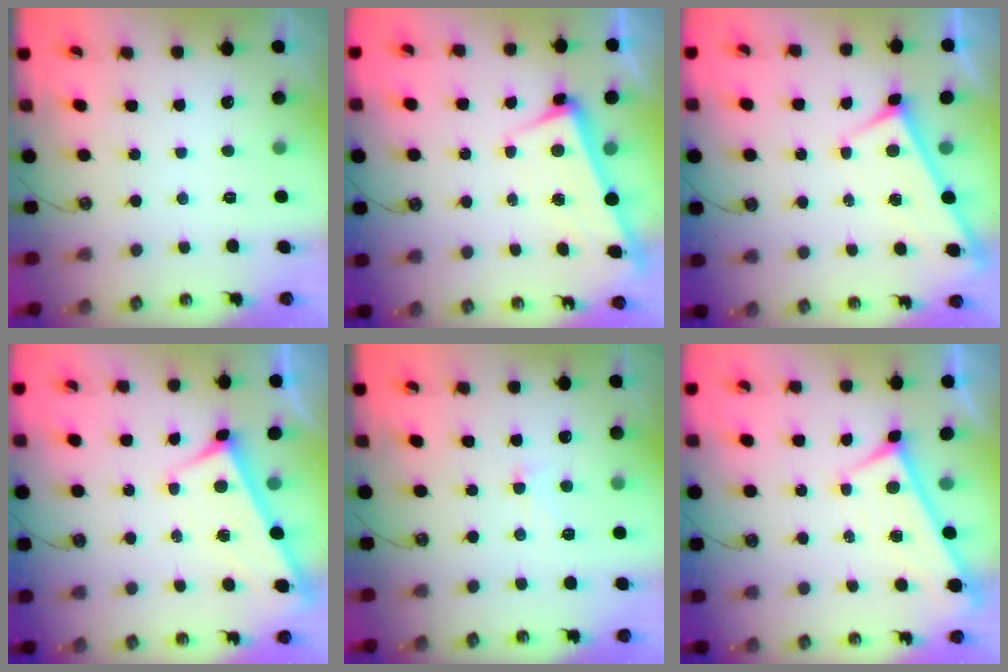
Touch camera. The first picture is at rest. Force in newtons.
{"total": 2.5, "press": 2.4, "slide": 0.6}
{"total": 2.9, "press": 2.9, "slide": 0.3}
{"total": 2.1, "press": 2.1, "slide": 0.6}
{"total": 0.9, "press": 0.6, "slide": 0.7}
{"total": 0.0}